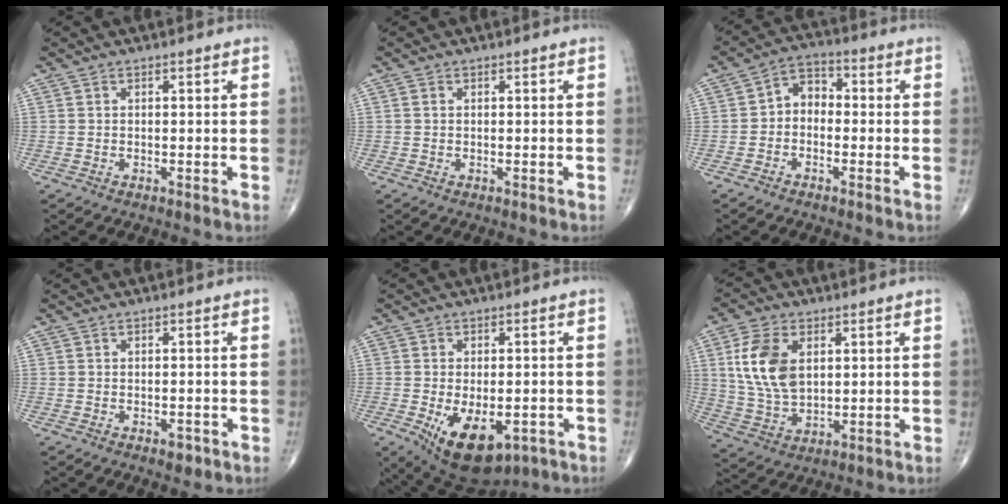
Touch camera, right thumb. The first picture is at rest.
{"total": 0.6, "force": [0.1, 0.5, 0.3], "torque": [-0.004, 0.000, 0.001]}
{"total": 5.4, "force": [-0.9, 4.1, 3.4], "torque": [-0.034, 0.027, -0.034]}
{"total": 1.8, "force": [-0.9, 1.0, 1.2], "torque": [-0.009, 0.000, -0.010]}
{"total": 12.7, "force": [-4.7, 6.8, 9.6], "torque": [-0.144, -0.005, -0.055]}
{"total": 12.0, "force": [3.1, 7.3, 9.0], "torque": [-0.171, -0.009, 0.065]}